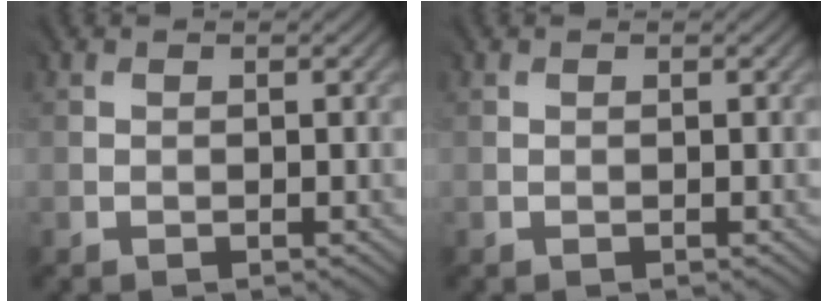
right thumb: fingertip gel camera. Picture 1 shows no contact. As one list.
[{"total": 0.0}]